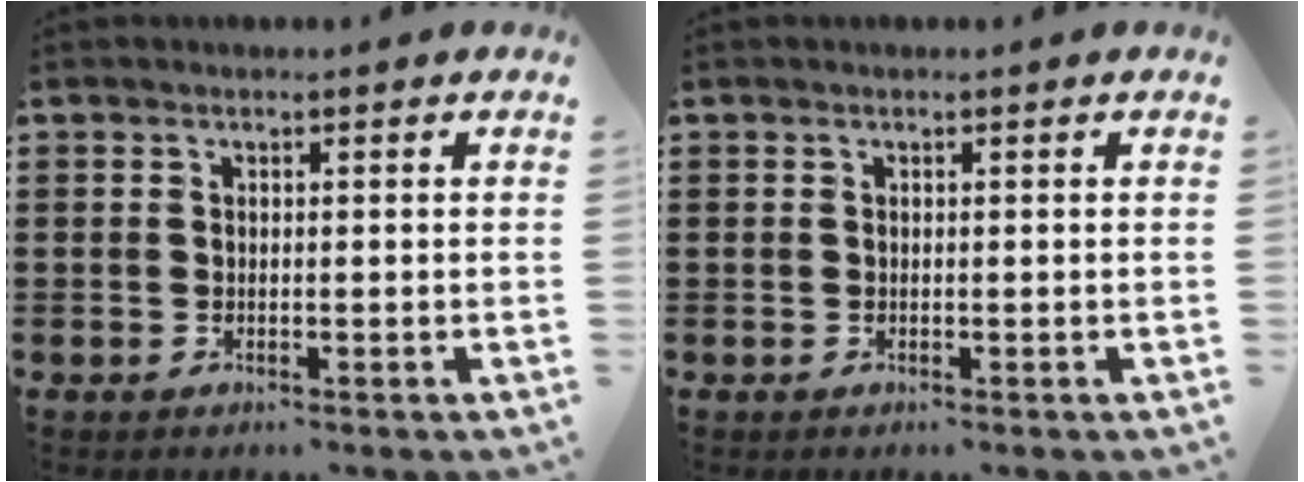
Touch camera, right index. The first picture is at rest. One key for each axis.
{"total": 0.0}